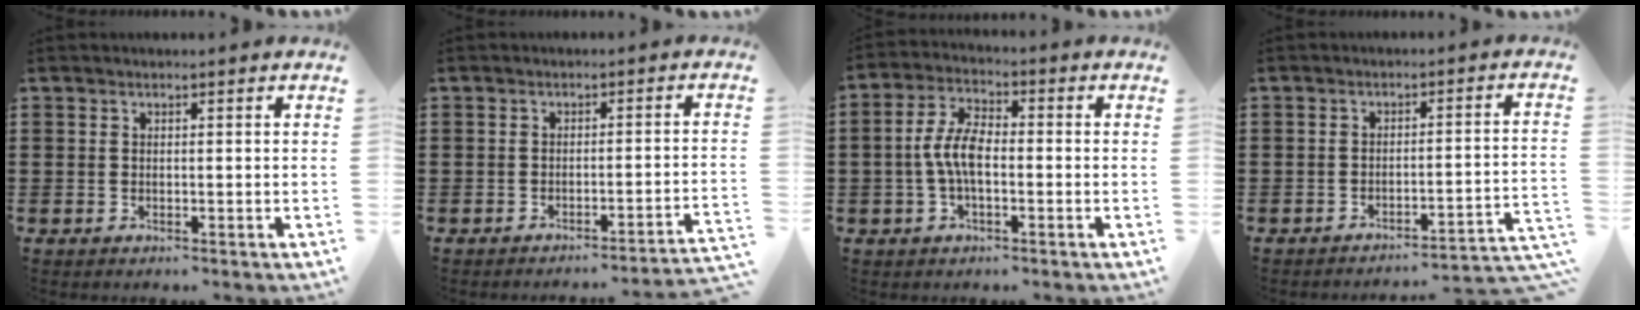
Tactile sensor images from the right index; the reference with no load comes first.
{"total": 2.4, "force": [-2.1, -0.5, 1.0], "torque": [-0.019, -0.007, -0.044]}
{"total": 6.3, "force": [-1.0, 2.8, 5.5], "torque": [-0.126, 0.000, -0.025]}
{"total": 3.1, "force": [-2.8, -0.5, 1.2], "torque": [-0.026, -0.014, -0.061]}